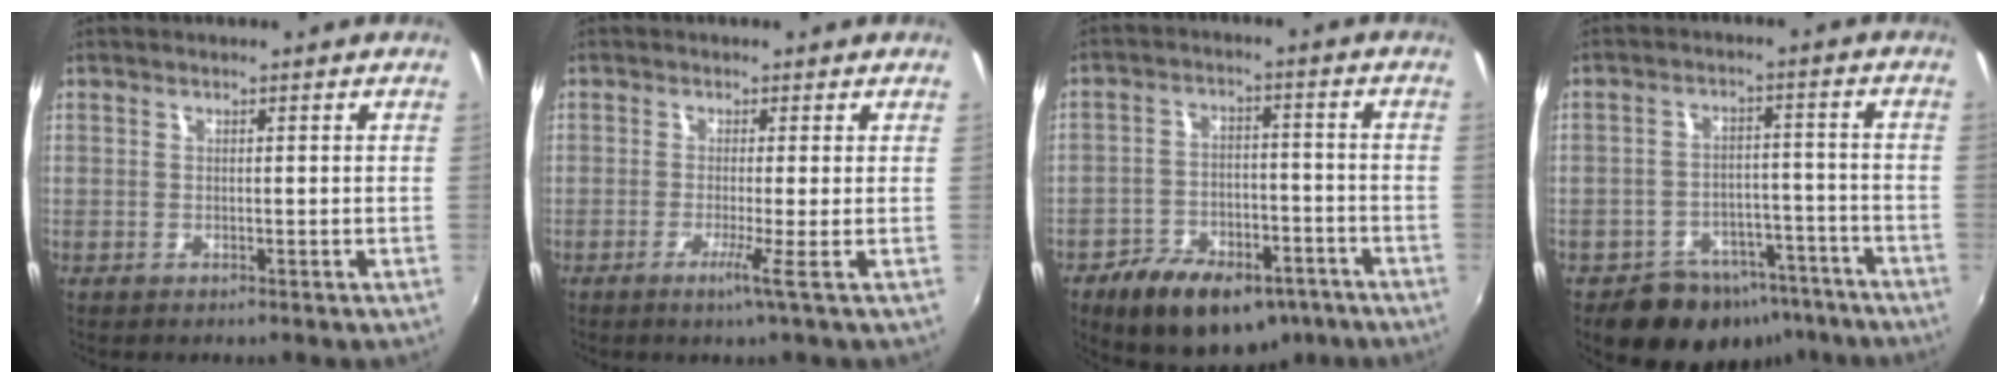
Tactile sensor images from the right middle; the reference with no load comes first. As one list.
[{"total": 2.6, "force": [-1.0, -1.2, 2.1], "torque": [-0.045, -0.011, -0.026]}, {"total": 16.9, "force": [-10.7, 9.3, 9.2], "torque": [-0.182, 0.001, -0.148]}, {"total": 12.5, "force": [-8.9, 7.8, 4.1], "torque": [-0.087, 0.020, -0.105]}]